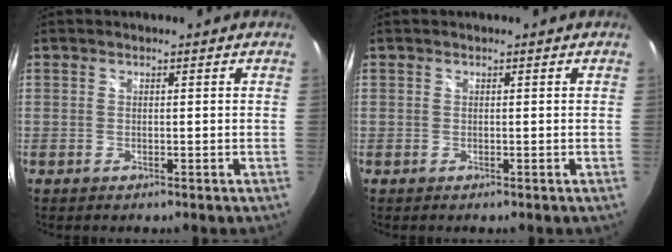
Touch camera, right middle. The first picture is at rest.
{"total": 0.0}